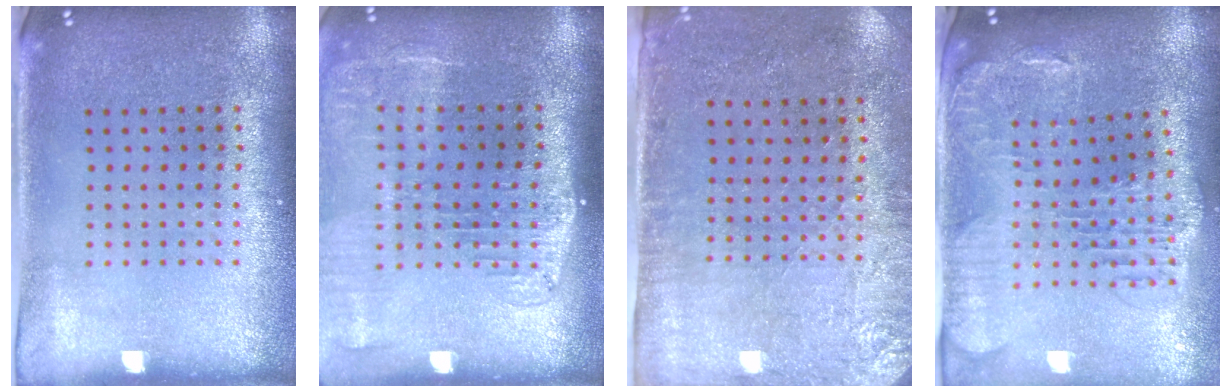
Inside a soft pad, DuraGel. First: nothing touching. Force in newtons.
{"total": 2.1, "press": 1.7, "slide": 1.2}
{"total": 2.8, "press": 2.3, "slide": 1.6}
{"total": 1.8, "press": 1.6, "slide": 0.7}